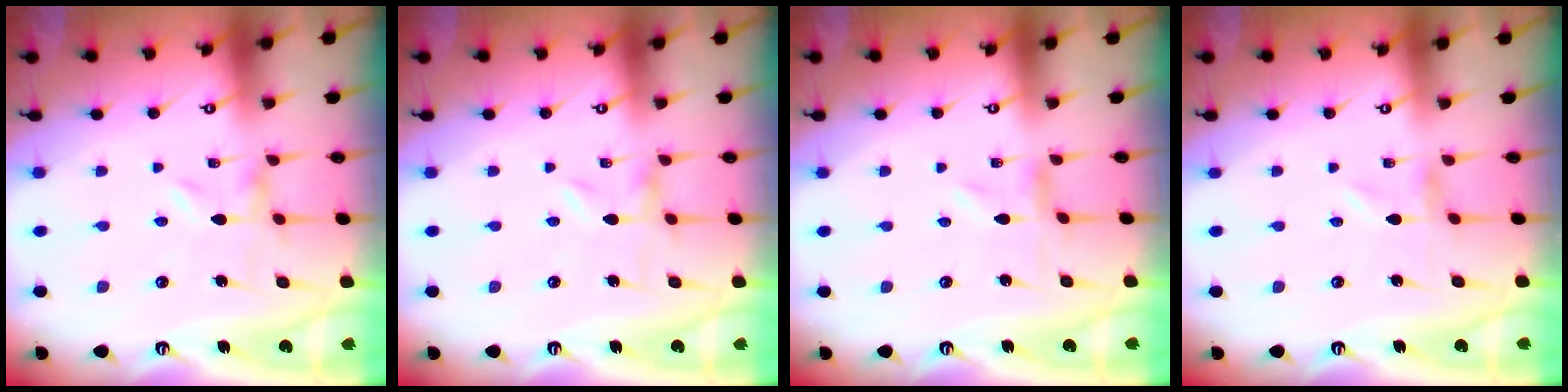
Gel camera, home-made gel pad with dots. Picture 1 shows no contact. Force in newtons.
{"total": 0.0}
{"total": 0.0}
{"total": 0.0}